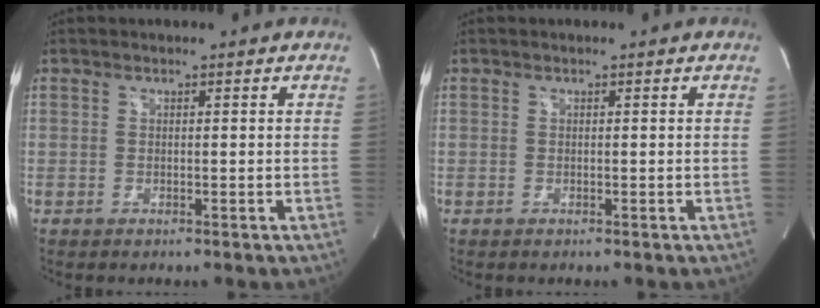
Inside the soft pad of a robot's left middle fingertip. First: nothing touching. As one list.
[{"total": 0.0}]